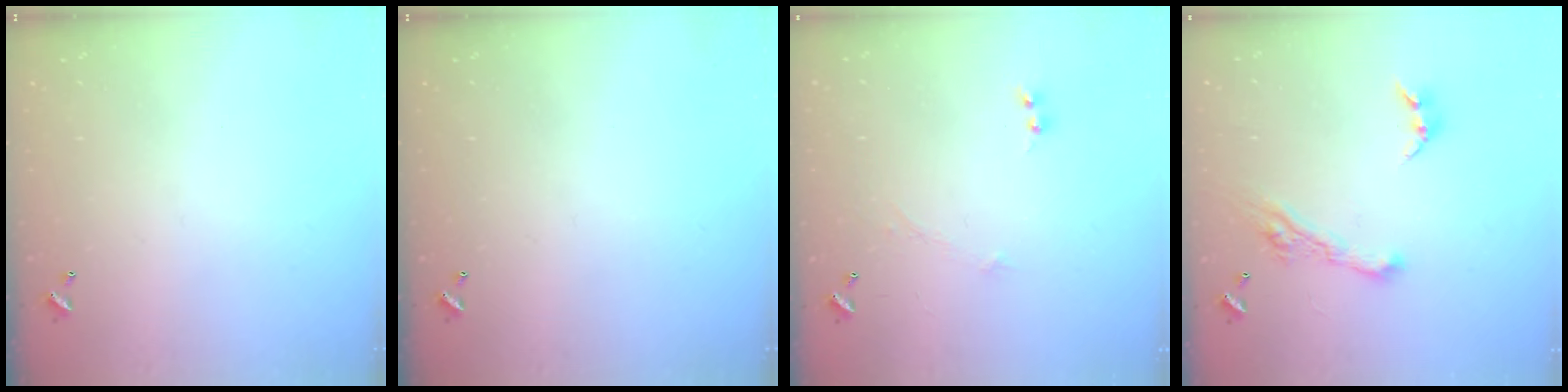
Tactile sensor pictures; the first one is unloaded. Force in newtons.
{"total": 0.0}
{"total": 0.0}
{"total": 7.7, "press": 7.7, "slide": 1.0}